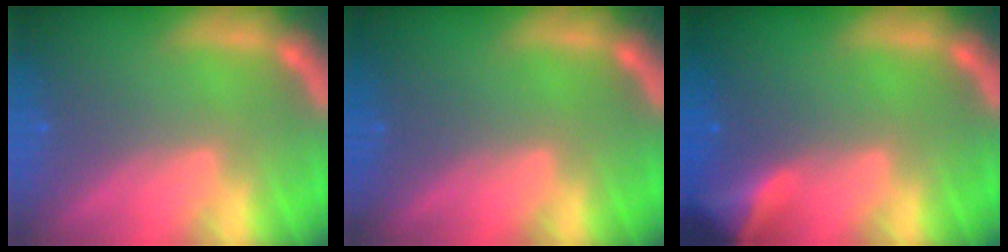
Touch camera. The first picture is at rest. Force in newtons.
{"total": 0.0}
{"total": 4.4}